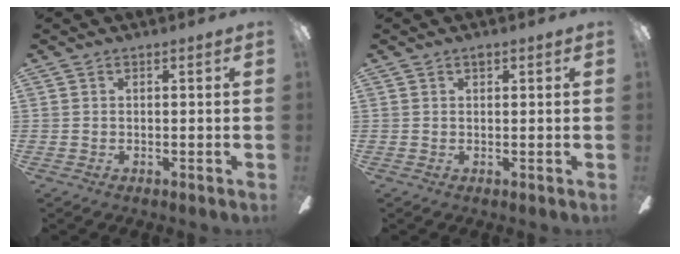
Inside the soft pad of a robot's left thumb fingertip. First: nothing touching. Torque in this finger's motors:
{"motor_torque": [0.07, -0.03, -0.04, -0.06, 0.00]}